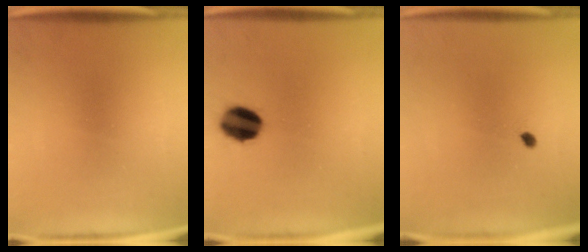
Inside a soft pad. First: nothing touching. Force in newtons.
{"total": 9.9}
{"total": 0.8}